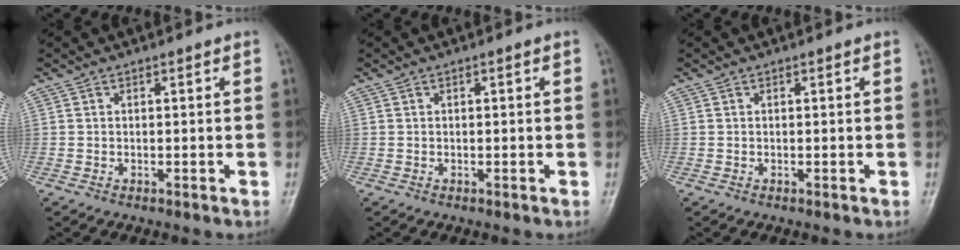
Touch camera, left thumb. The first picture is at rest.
{"total": 0.0}
{"total": 0.0}